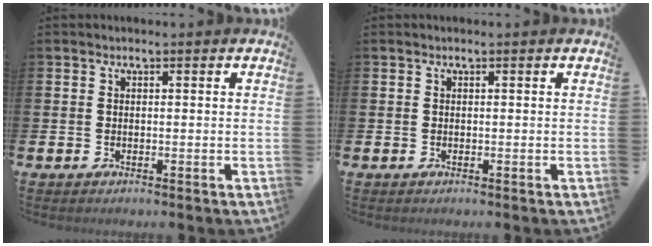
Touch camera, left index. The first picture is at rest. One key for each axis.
{"total": 0.0}